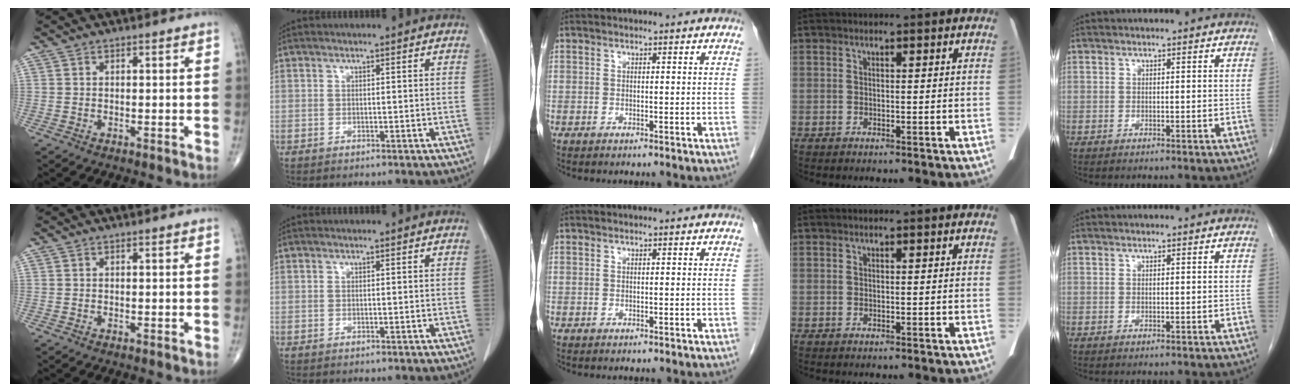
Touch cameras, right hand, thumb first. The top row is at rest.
{}